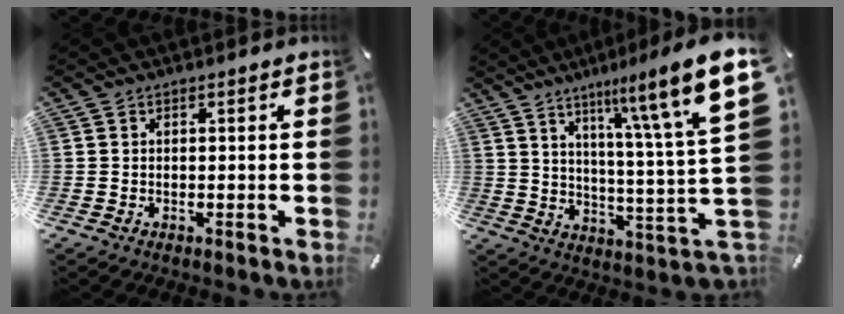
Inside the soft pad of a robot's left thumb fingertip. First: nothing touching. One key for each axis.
{"total": 18.6, "fx": 9.8, "fy": 2.4, "fz": 15.5, "tx": -0.230, "ty": -0.063, "tz": 0.142}